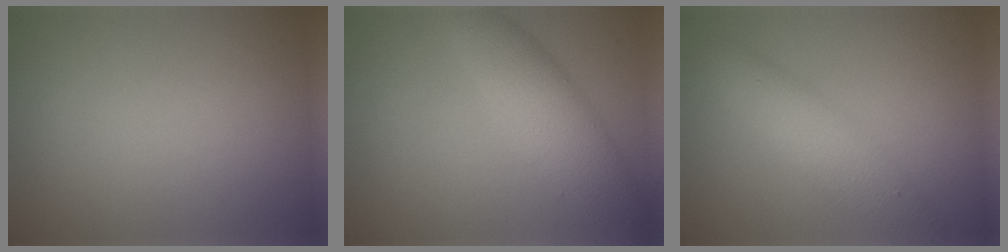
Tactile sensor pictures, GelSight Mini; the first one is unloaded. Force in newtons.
{"total": 5.0, "press": 5.0, "slide": 0.1}
{"total": 4.6, "press": 4.6, "slide": 0.0}